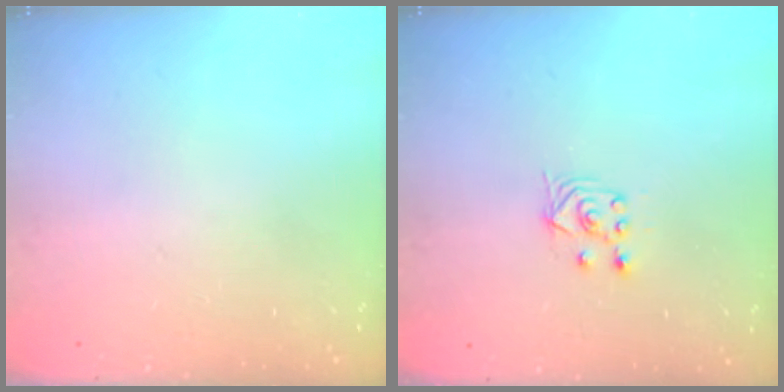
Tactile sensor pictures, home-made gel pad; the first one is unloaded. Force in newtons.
{"total": 2.9, "press": 2.5, "slide": 1.4}